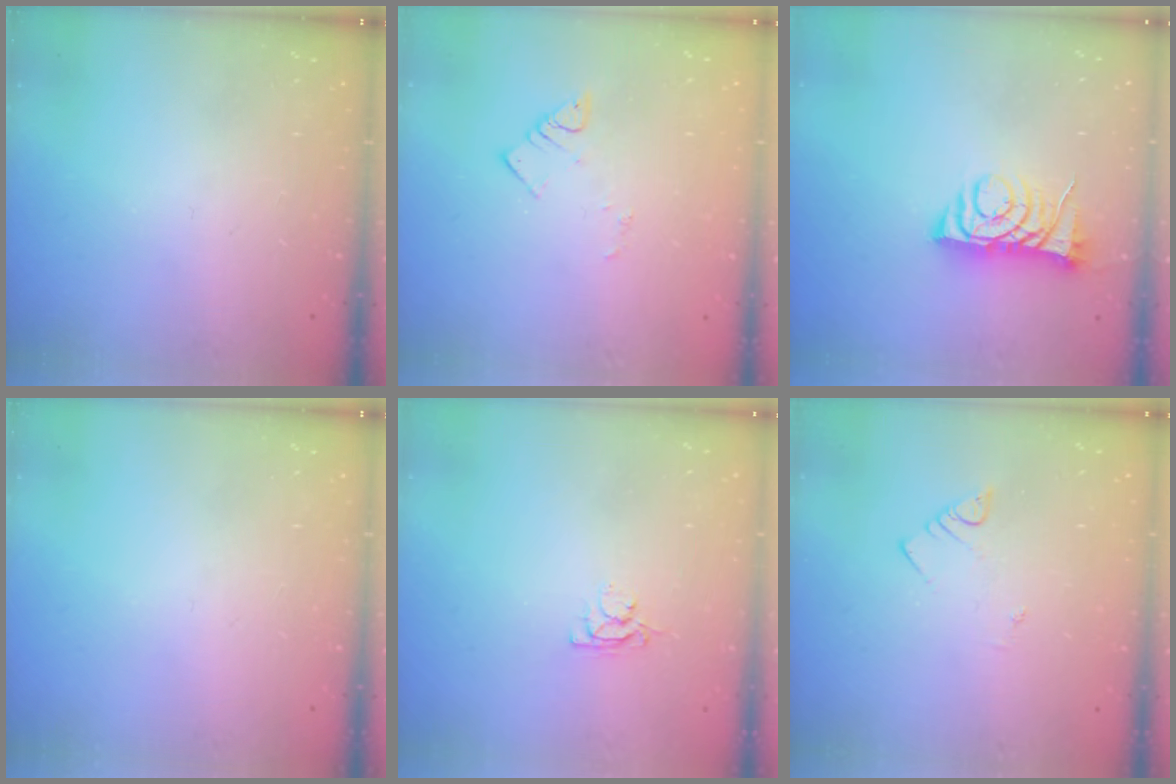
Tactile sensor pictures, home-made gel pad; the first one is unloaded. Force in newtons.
{"total": 3.9, "press": 3.9, "slide": 0.3}
{"total": 7.2, "press": 7.1, "slide": 0.7}
{"total": 0.0}
{"total": 2.9, "press": 2.9, "slide": 0.3}
{"total": 2.2, "press": 2.2, "slide": 0.3}